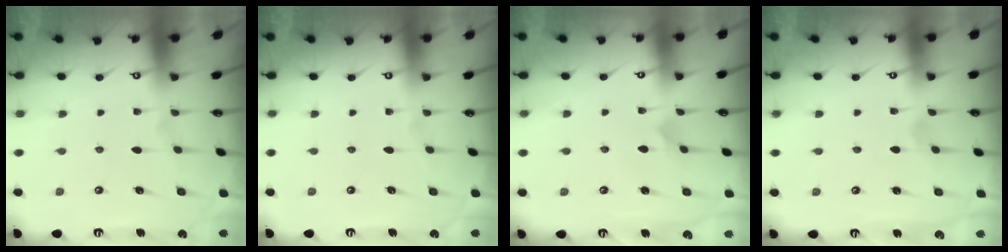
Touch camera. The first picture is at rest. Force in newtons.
{"total": 0.0}
{"total": 4.7, "press": 4.7, "slide": 0.4}
{"total": 0.9, "press": 0.9, "slide": 0.2}